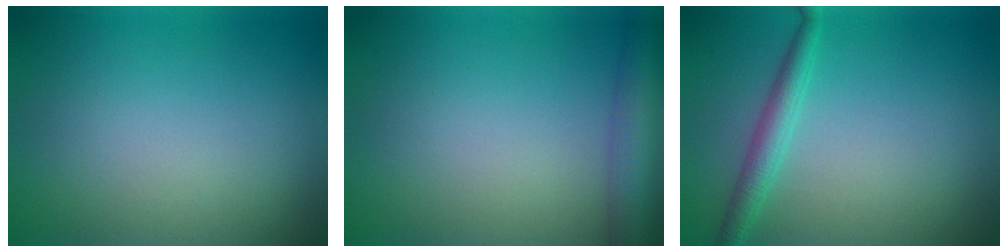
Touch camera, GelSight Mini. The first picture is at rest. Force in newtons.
{"total": 4.6, "press": 4.6, "slide": 0.1}
{"total": 2.3, "press": 2.3, "slide": 0.1}